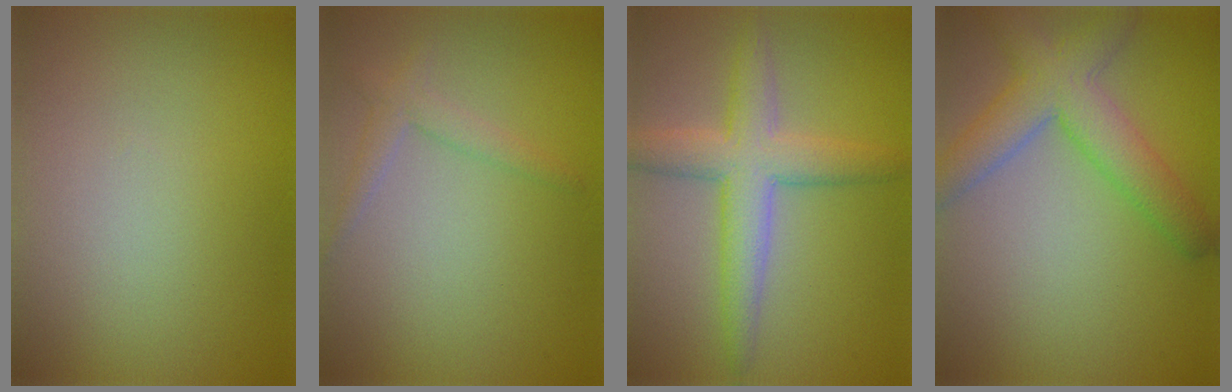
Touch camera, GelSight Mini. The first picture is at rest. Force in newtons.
{"total": 1.8, "press": 1.8, "slide": 0.2}
{"total": 5.0, "press": 5.0, "slide": 0.2}
{"total": 5.4, "press": 5.4, "slide": 0.3}